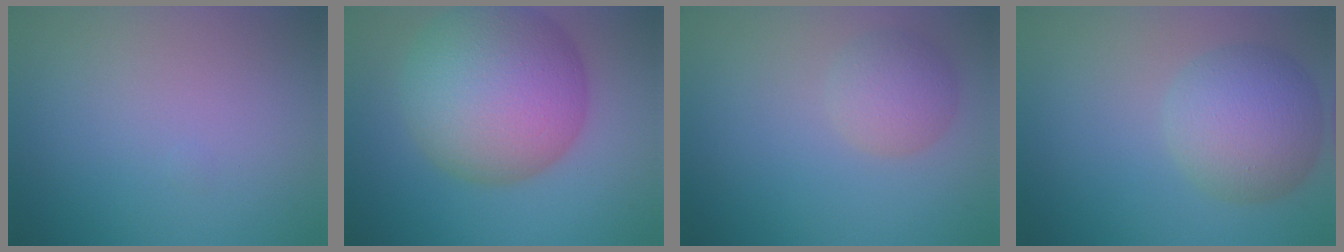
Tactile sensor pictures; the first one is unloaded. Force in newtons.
{"total": 13.3, "press": 13.3, "slide": 0.4}
{"total": 2.7, "press": 2.7, "slide": 0.2}
{"total": 6.6, "press": 6.6, "slide": 0.2}